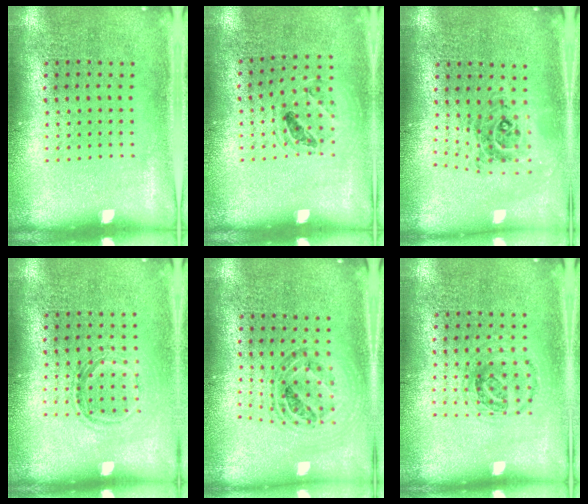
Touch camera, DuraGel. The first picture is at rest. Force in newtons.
{"total": 1.0, "press": 1.0, "slide": 0.1}
{"total": 1.0, "press": 0.9, "slide": 0.3}
{"total": 1.2, "press": 1.0, "slide": 0.6}
{"total": 1.0, "press": 1.0, "slide": 0.3}
{"total": 0.9, "press": 0.9, "slide": 0.2}